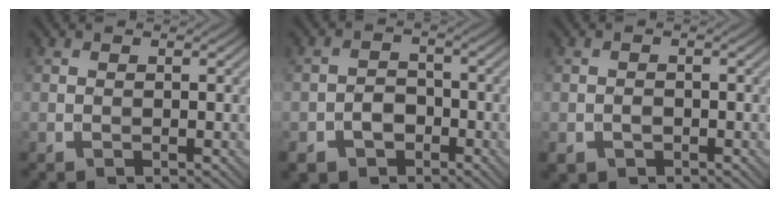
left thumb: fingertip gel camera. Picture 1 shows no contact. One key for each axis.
{"total": 4.8, "fx": -2.8, "fy": 3.4, "fz": 2.0, "tx": -0.024, "ty": -0.001, "tz": -0.059}
{"total": 1.8, "fx": -0.9, "fy": 1.4, "fz": 0.8, "tx": -0.015, "ty": -0.005, "tz": -0.017}